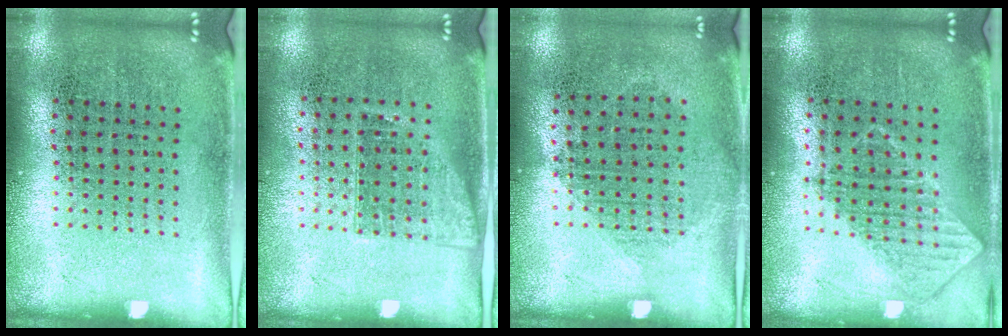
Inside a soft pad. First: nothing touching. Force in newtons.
{"total": 1.2, "press": 1.0, "slide": 0.7}
{"total": 1.0, "press": 0.9, "slide": 0.4}
{"total": 0.8, "press": 0.8, "slide": 0.1}